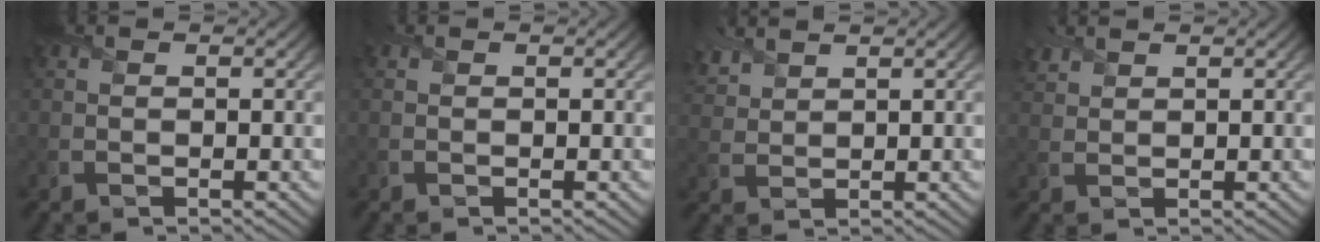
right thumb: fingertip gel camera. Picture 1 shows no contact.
{"total": 0.0}
{"total": 3.9, "force": [3.3, 1.4, 1.6], "torque": [-0.050, 0.014, 0.073]}
{"total": 2.2, "force": [2.0, 0.7, 0.6], "torque": [-0.019, 0.008, 0.047]}